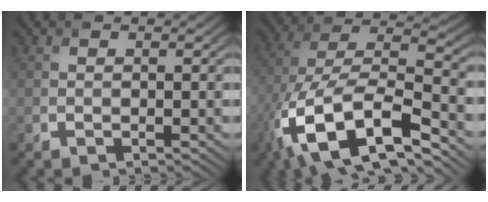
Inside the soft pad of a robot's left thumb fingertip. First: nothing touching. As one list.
[{"total": 17.1, "force": [-9.0, 7.2, 12.6], "torque": [-0.275, -0.025, -0.165]}]